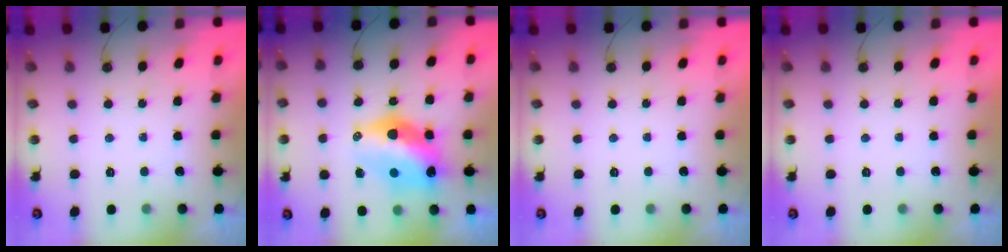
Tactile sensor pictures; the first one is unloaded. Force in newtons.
{"total": 14.4, "press": 14.3, "slide": 1.3}
{"total": 0.0}
{"total": 0.0}